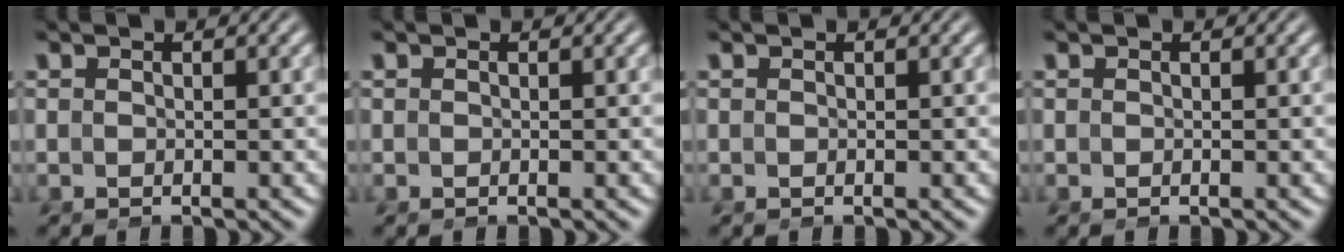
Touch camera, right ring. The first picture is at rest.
{"total": 0.0}
{"total": 0.0}
{"total": 0.0}